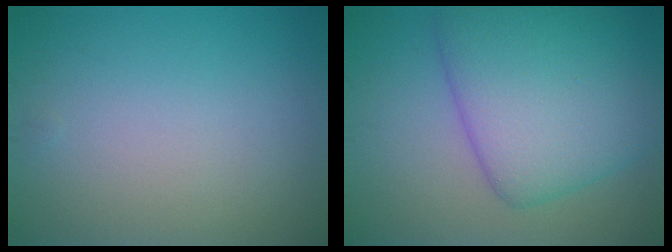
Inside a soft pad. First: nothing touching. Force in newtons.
{"total": 8.8, "press": 8.8, "slide": 0.5}